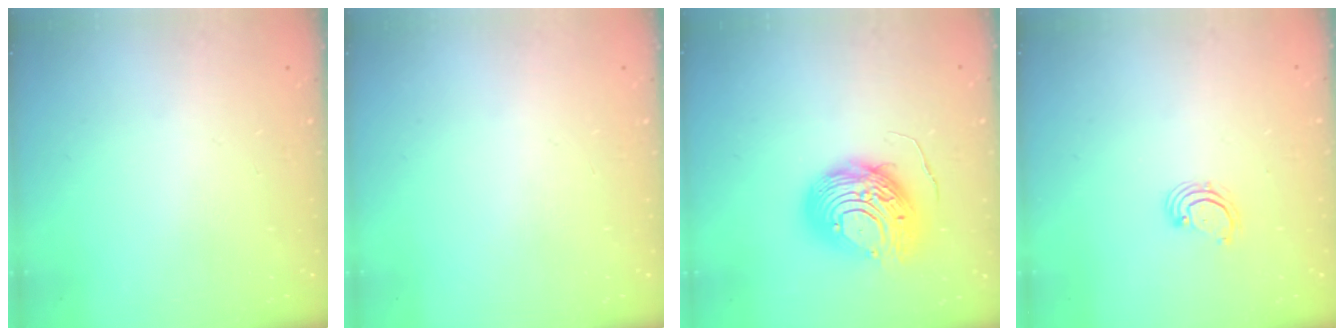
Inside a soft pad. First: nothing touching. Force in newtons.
{"total": 0.0}
{"total": 13.4, "press": 13.4, "slide": 1.2}
{"total": 2.6, "press": 2.6, "slide": 0.3}